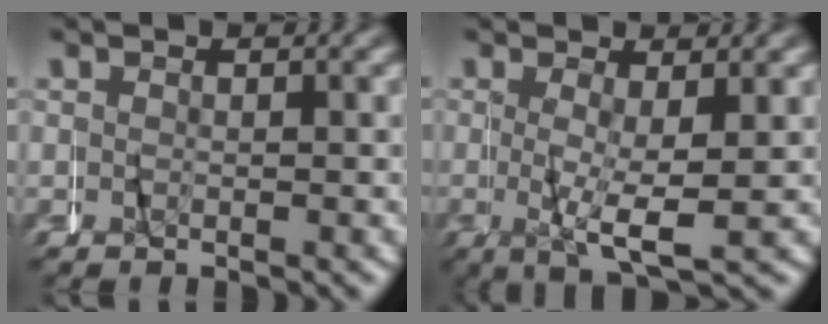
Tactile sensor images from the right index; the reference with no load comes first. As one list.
[{"total": 4.1, "force": [-0.9, 0.6, 3.9], "torque": [-0.070, -0.007, -0.011]}]